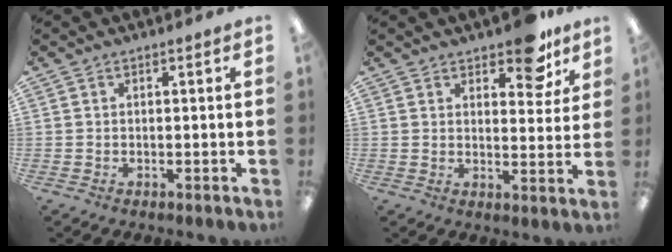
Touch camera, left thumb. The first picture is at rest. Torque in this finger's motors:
{"motor_torque": [0.82, 0.53, 0.48, -0.53, 0.08]}